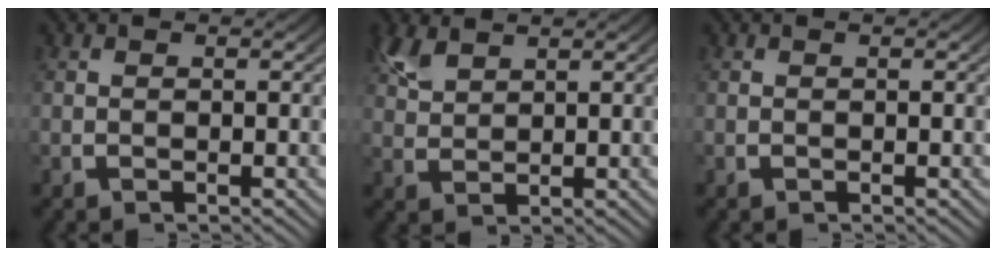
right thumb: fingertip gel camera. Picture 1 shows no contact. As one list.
[{"total": 2.5, "force": [2.1, 1.0, 0.9], "torque": [-0.023, 0.003, 0.047]}, {"total": 0.0}]